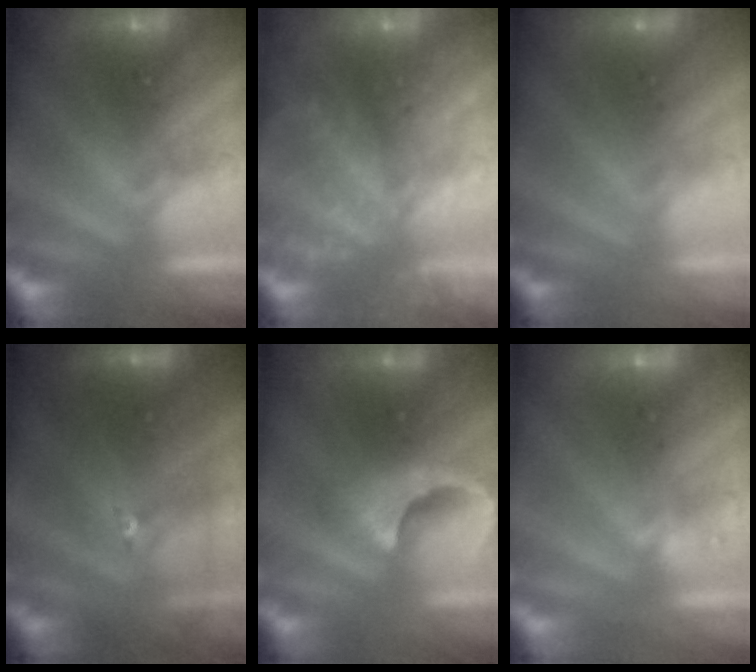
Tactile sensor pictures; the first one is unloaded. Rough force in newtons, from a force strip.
{"total": 11.8}
{"total": 2.9}
{"total": 4.5}
{"total": 4.7}
{"total": 2.2}